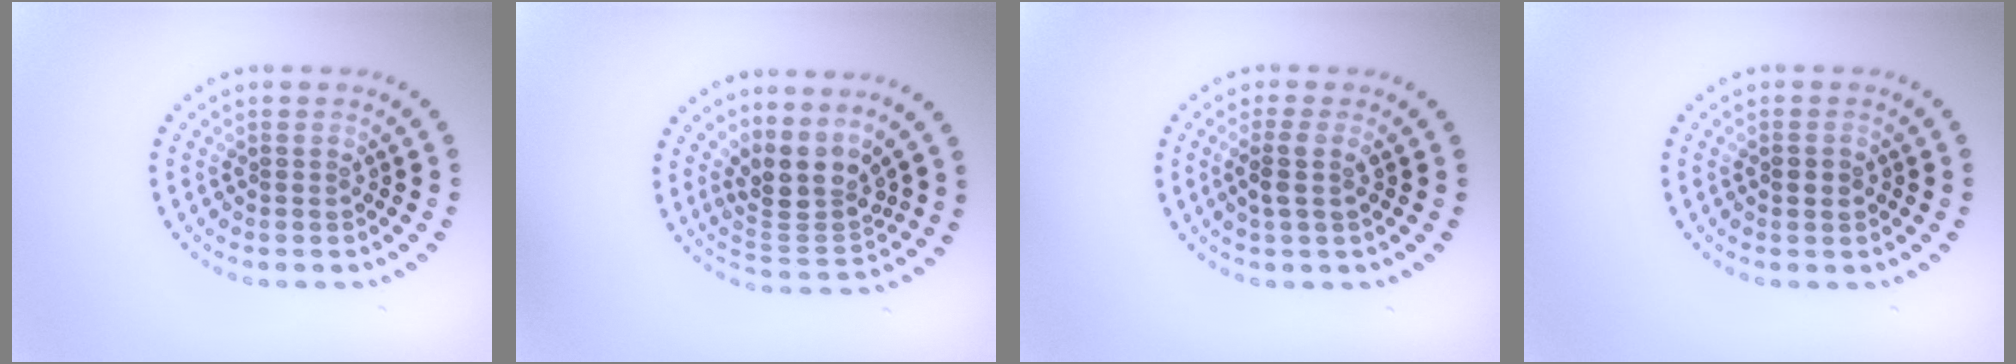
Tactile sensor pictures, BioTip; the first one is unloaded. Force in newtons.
{"total": 3.9, "press": 3.0, "slide": 2.5}
{"total": 2.0, "press": 1.7, "slide": 1.1}
{"total": 1.7, "press": 1.7, "slide": 0.1}